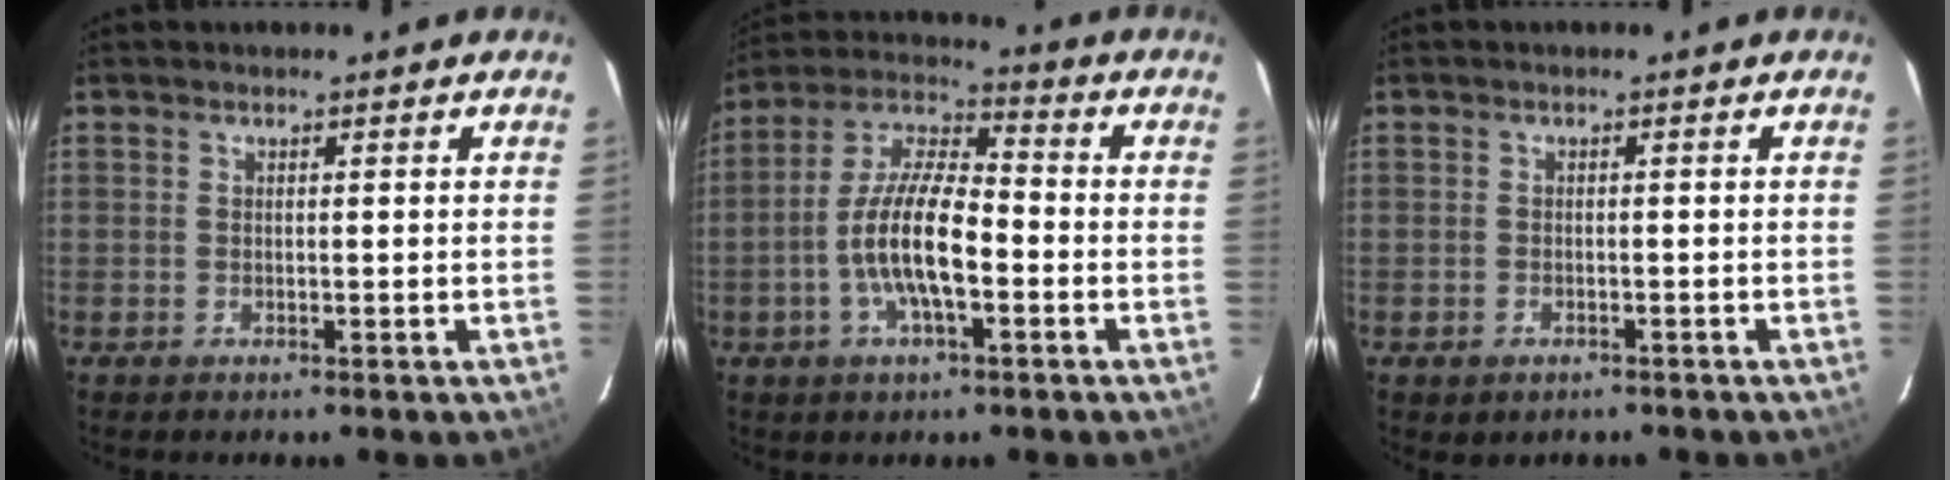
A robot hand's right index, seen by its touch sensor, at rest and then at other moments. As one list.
[{"total": 12.8, "force": [-3.5, 4.2, 11.6], "torque": [-0.234, 0.003, -0.070]}, {"total": 2.1, "force": [-1.2, 1.6, 0.8], "torque": [-0.018, -0.003, -0.014]}]